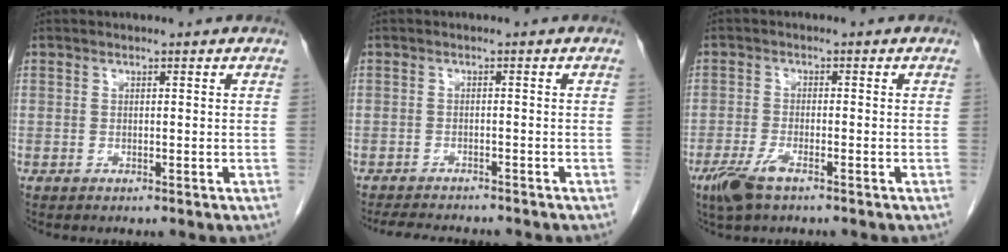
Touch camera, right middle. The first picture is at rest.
{"total": 8.1, "force": [-7.3, 1.4, 3.0], "torque": [-0.046, -0.010, -0.104]}
{"total": 4.4, "force": [-2.8, 1.0, 3.2], "torque": [-0.075, -0.009, -0.052]}